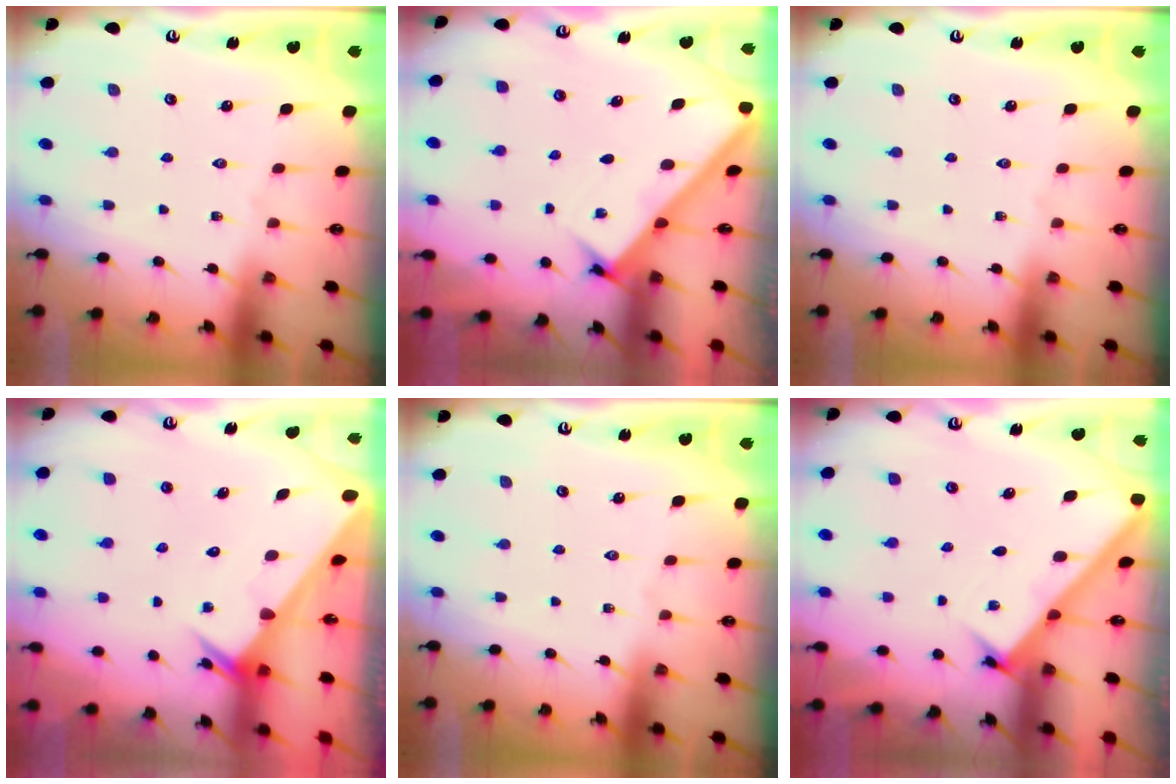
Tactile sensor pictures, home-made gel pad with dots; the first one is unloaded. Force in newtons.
{"total": 2.5, "press": 2.5, "slide": 0.3}
{"total": 0.0}
{"total": 2.5, "press": 2.5, "slide": 0.0}
{"total": 0.0}
{"total": 2.2, "press": 2.2, "slide": 0.2}